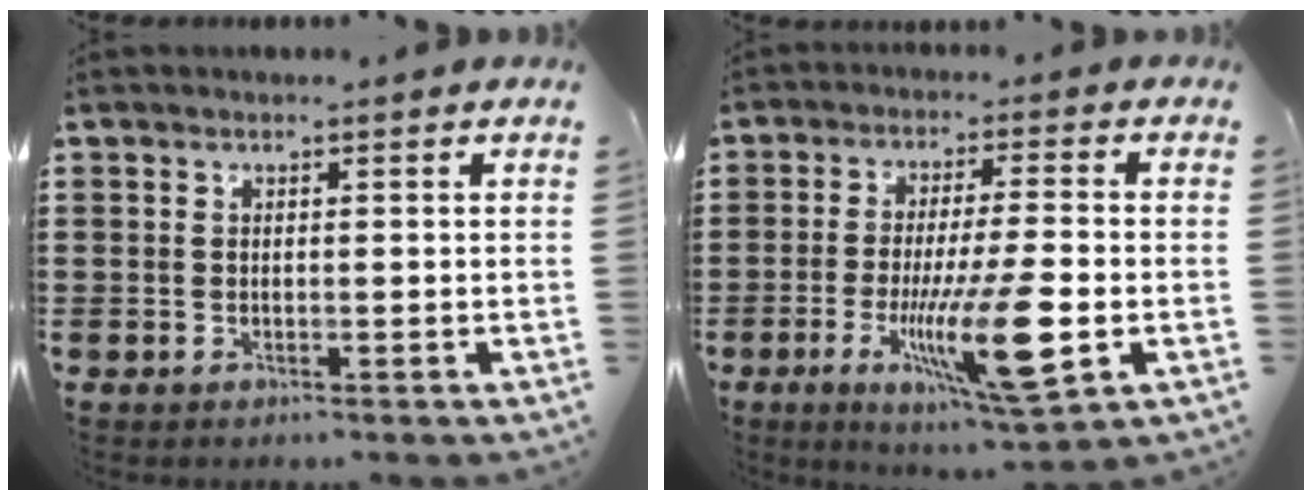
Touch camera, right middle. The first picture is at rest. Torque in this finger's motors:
{"motor_torque": [2.14, 0.00, 1.05, 0.21]}